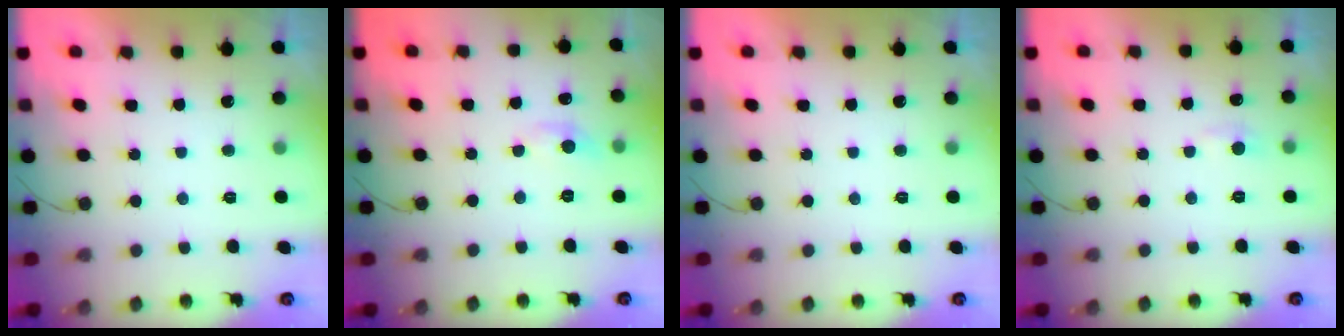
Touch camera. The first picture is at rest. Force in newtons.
{"total": 3.8, "press": 3.7, "slide": 0.5}
{"total": 0.0}
{"total": 3.8, "press": 3.7, "slide": 0.6}